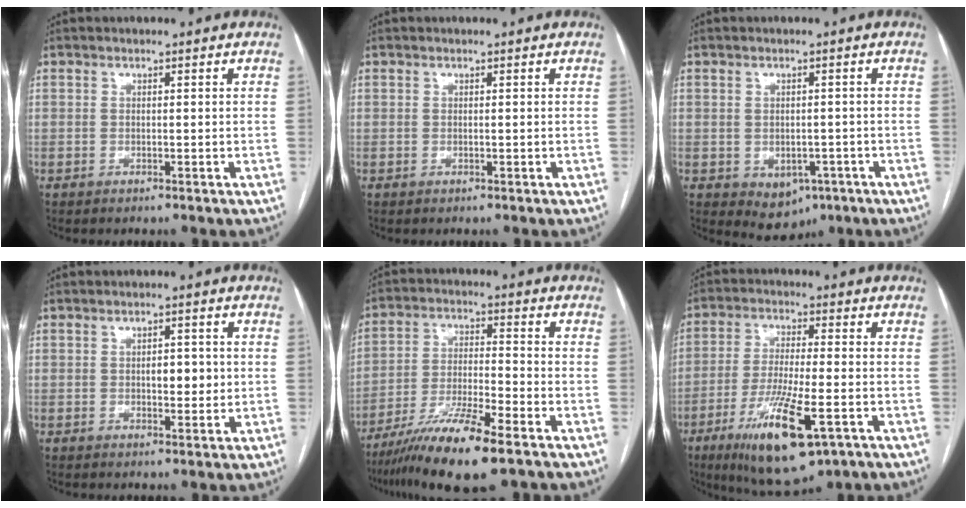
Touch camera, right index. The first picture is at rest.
{"total": 0.0}
{"total": 5.3, "force": [-2.2, 3.9, 2.8], "torque": [-0.032, 0.000, -0.017]}
{"total": 3.7, "force": [0.0, 1.8, 3.3], "torque": [-0.047, 0.002, 0.004]}
{"total": 13.1, "force": [-8.7, 1.0, 9.8], "torque": [-0.183, -0.030, -0.152]}
{"total": 14.7, "force": [-6.8, 2.9, 12.7], "torque": [-0.241, -0.030, -0.107]}